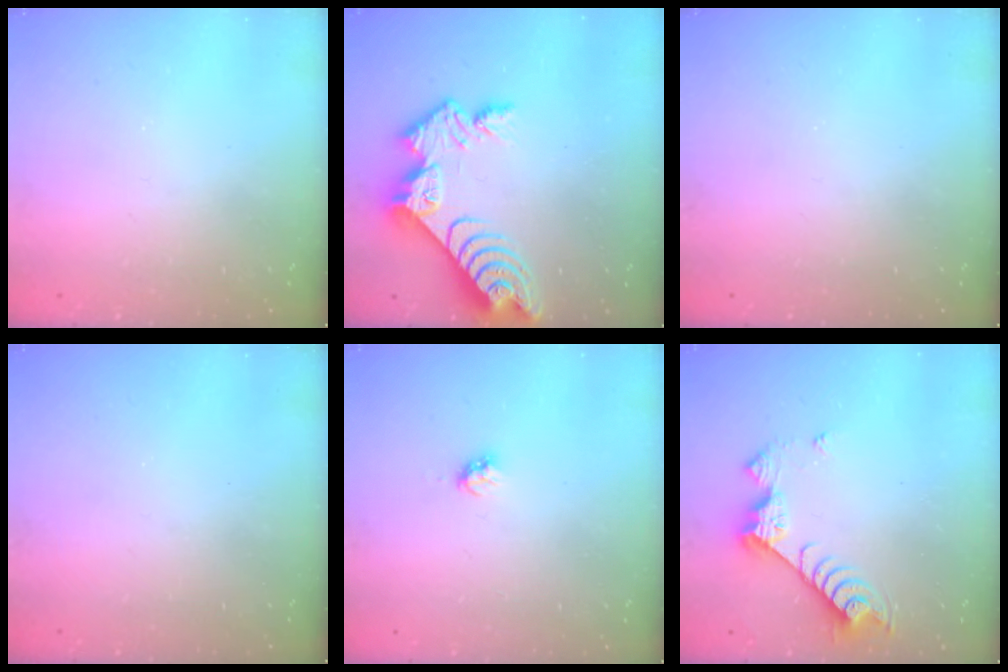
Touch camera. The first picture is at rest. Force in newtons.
{"total": 12.8, "press": 12.8, "slide": 1.0}
{"total": 0.0}
{"total": 0.0}
{"total": 2.8, "press": 2.8, "slide": 0.2}
{"total": 9.3, "press": 9.3, "slide": 0.4}